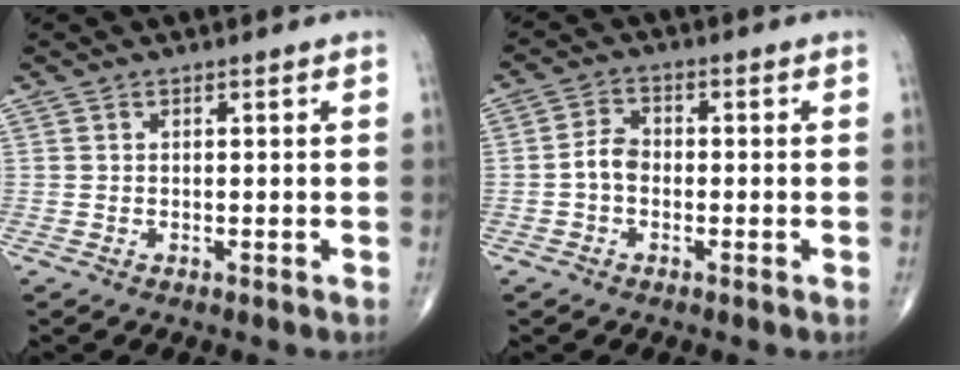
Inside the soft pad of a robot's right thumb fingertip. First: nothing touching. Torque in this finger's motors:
{"motor_torque": [0.24, 0.00, 0.35, -0.22, 0.03]}